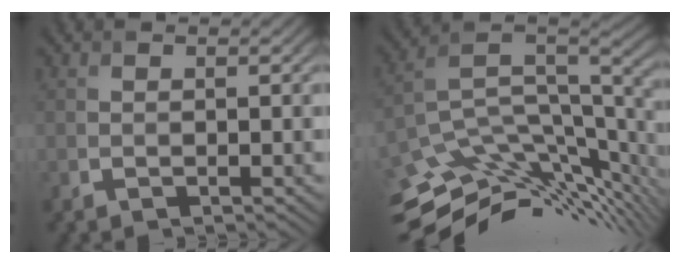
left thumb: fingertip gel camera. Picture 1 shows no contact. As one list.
[{"total": 11.7, "force": [-6.4, 4.6, 8.7], "torque": [-0.186, -0.010, -0.103]}]